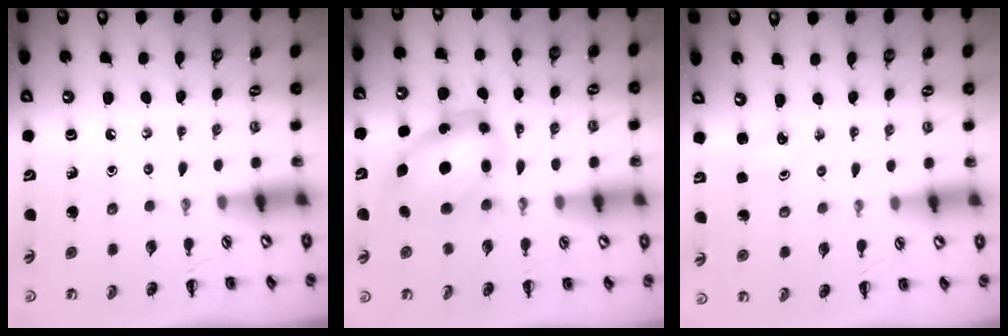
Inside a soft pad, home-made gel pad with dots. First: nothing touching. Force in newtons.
{"total": 10.6, "press": 10.3, "slide": 2.8}
{"total": 1.8, "press": 1.7, "slide": 0.5}